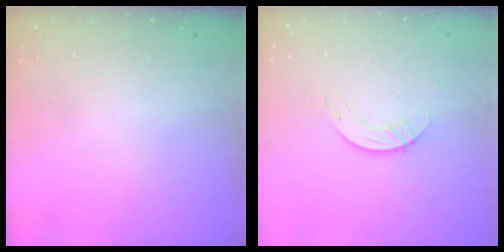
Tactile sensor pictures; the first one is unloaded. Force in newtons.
{"total": 3.5, "press": 3.5, "slide": 0.4}